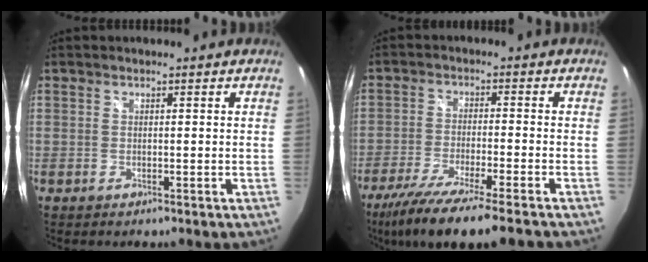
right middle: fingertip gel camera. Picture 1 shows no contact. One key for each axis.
{"total": 13.2, "fx": -10.4, "fy": -0.1, "fz": 8.0, "tx": -0.169, "ty": -0.040, "tz": -0.180}